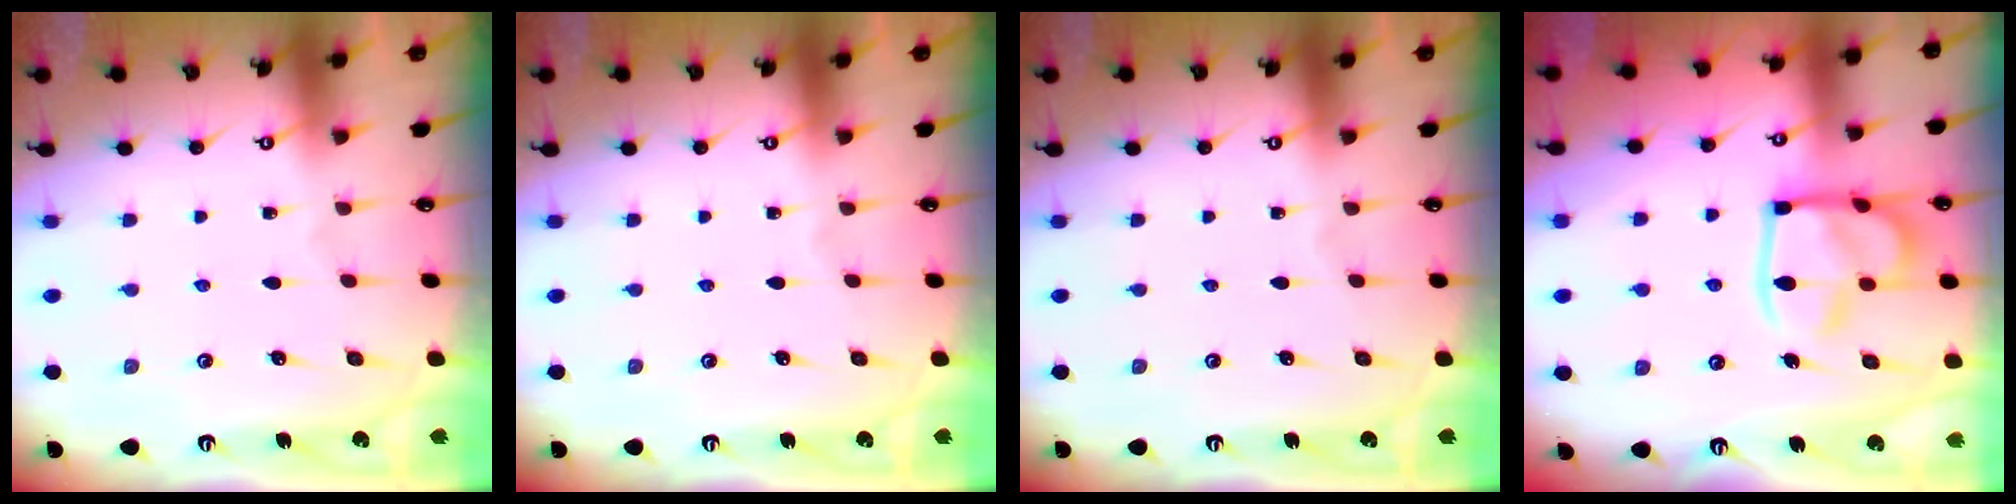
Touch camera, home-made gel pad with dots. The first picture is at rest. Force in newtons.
{"total": 0.0}
{"total": 0.0}
{"total": 17.1, "press": 17.0, "slide": 1.9}